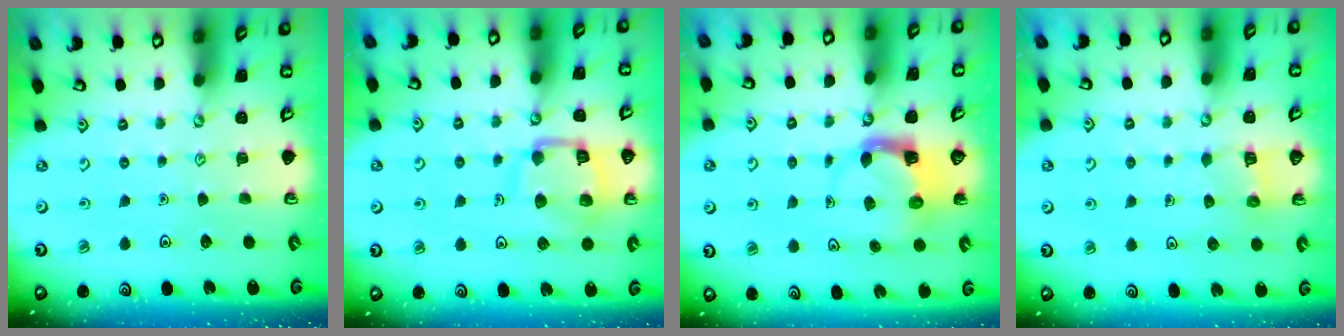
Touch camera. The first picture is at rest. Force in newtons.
{"total": 14.2, "press": 14.2, "slide": 1.5}
{"total": 4.4, "press": 4.3, "slide": 0.9}
{"total": 5.1, "press": 5.1, "slide": 0.3}